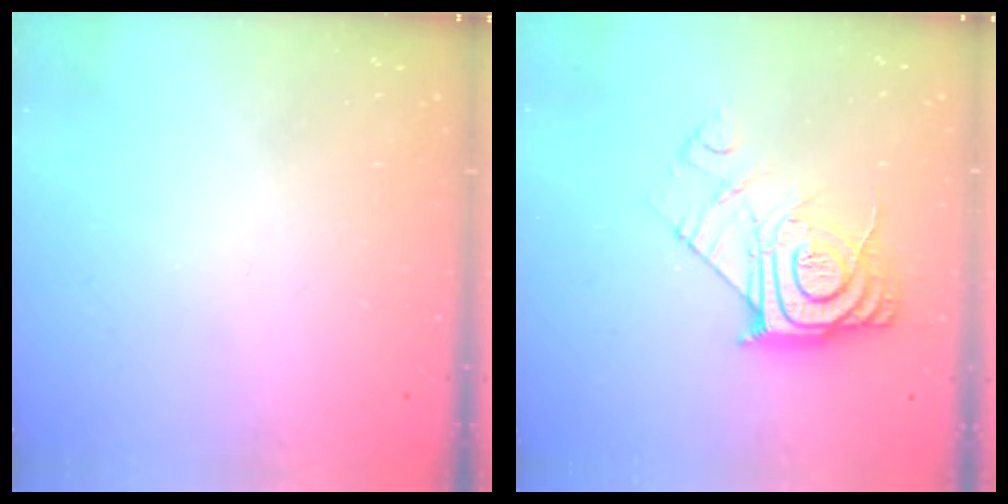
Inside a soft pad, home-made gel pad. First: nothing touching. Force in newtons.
{"total": 12.3, "press": 12.3, "slide": 1.1}